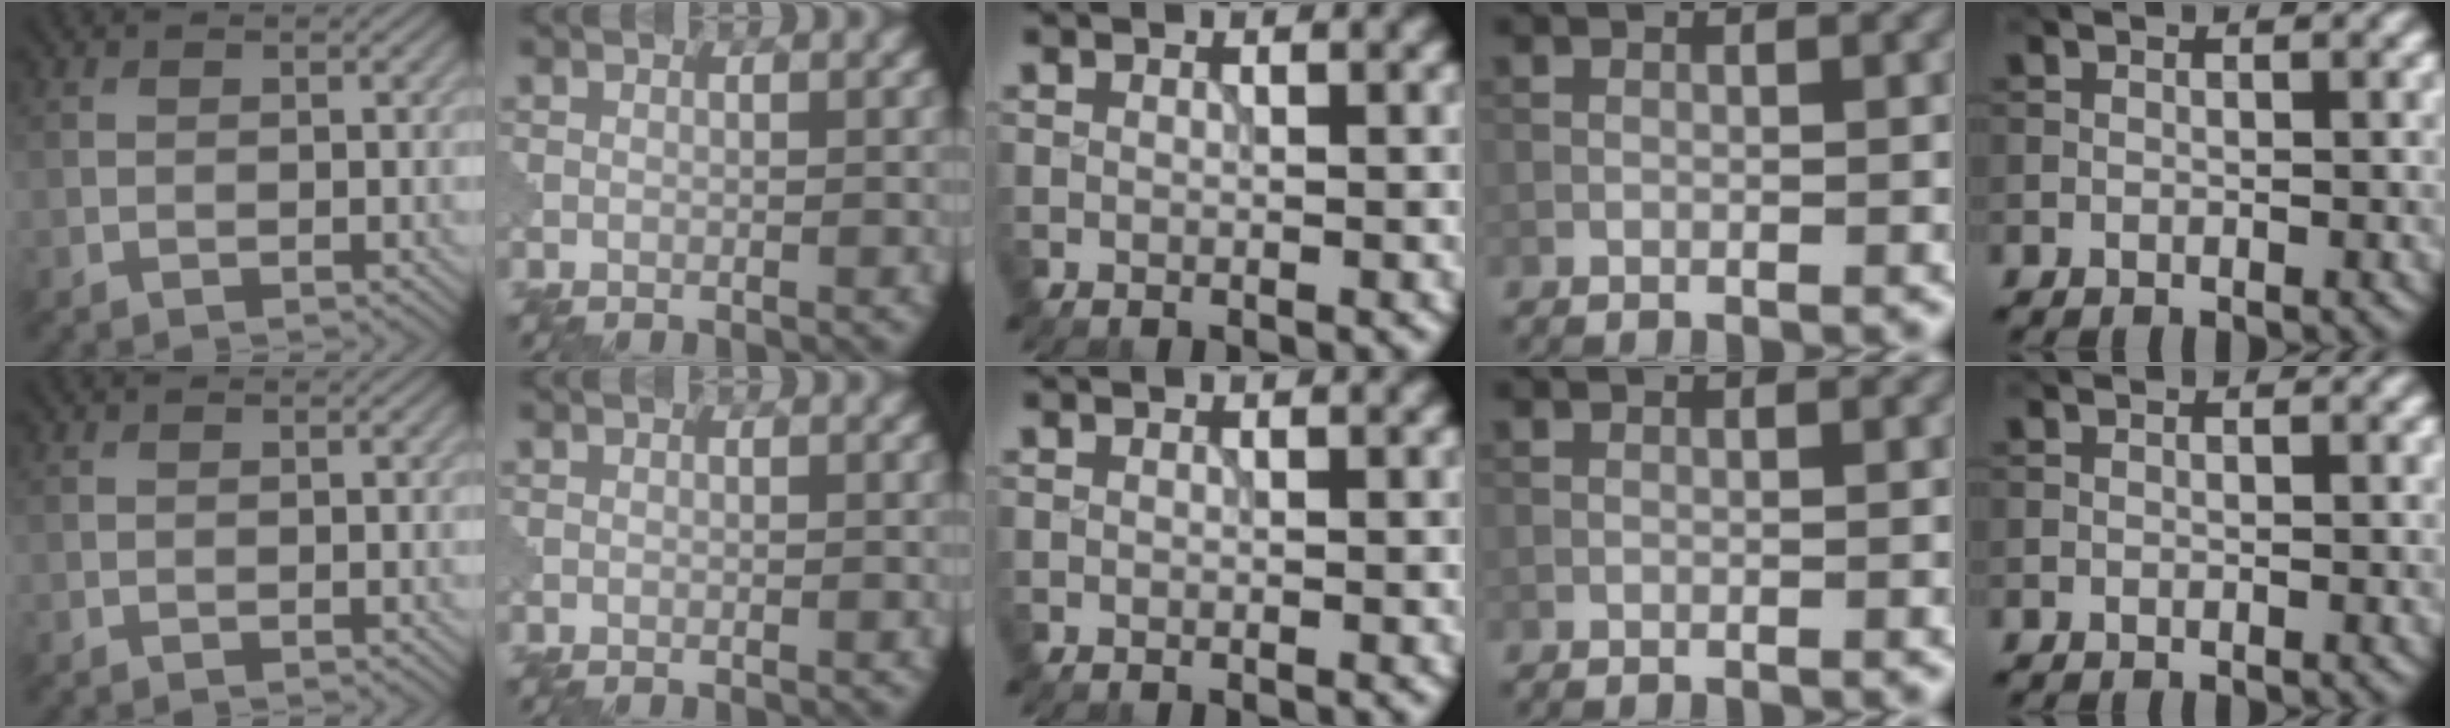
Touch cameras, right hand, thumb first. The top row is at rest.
{}